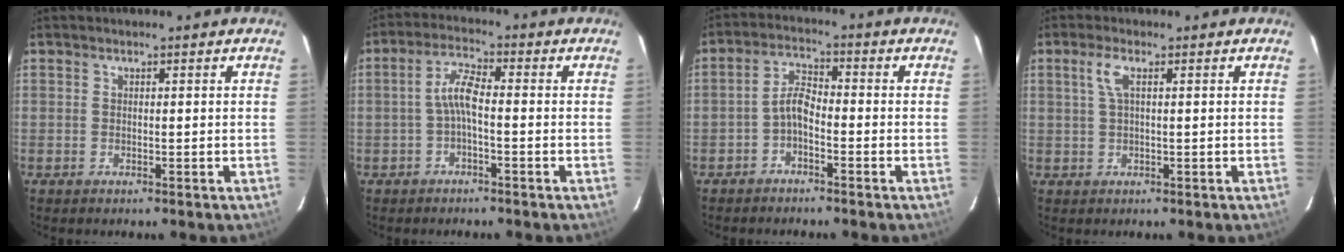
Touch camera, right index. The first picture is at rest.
{"total": 4.2, "force": [-1.2, 1.0, 3.9], "torque": [-0.085, 0.014, -0.025]}
{"total": 3.7, "force": [-2.2, 1.4, 2.6], "torque": [-0.059, 0.015, -0.045]}
{"total": 2.9, "force": [0.9, 0.5, 2.7], "torque": [-0.057, 0.005, 0.017]}